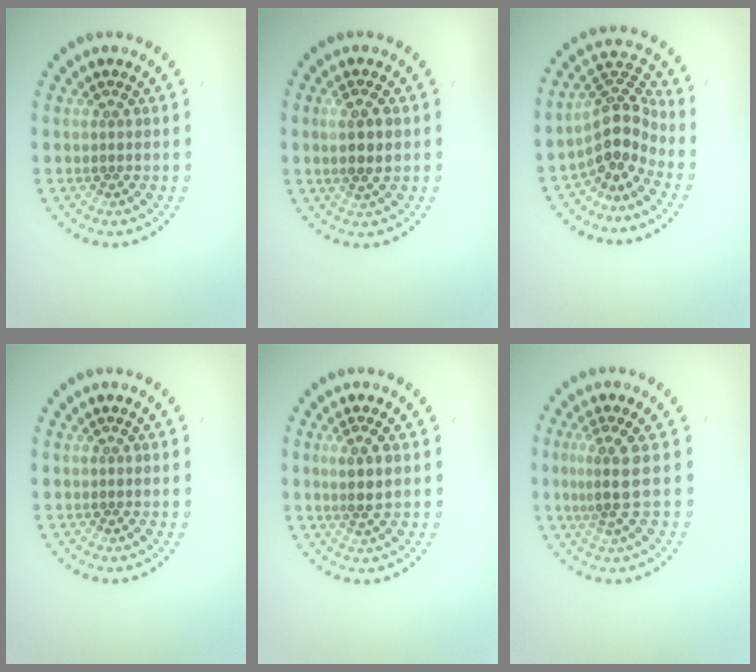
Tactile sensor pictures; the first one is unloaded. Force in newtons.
{"total": 2.4, "press": 2.3, "slide": 0.7}
{"total": 4.2, "press": 3.1, "slide": 2.9}
{"total": 0.0}
{"total": 2.4, "press": 2.2, "slide": 1.1}
{"total": 3.0, "press": 2.1, "slide": 2.0}